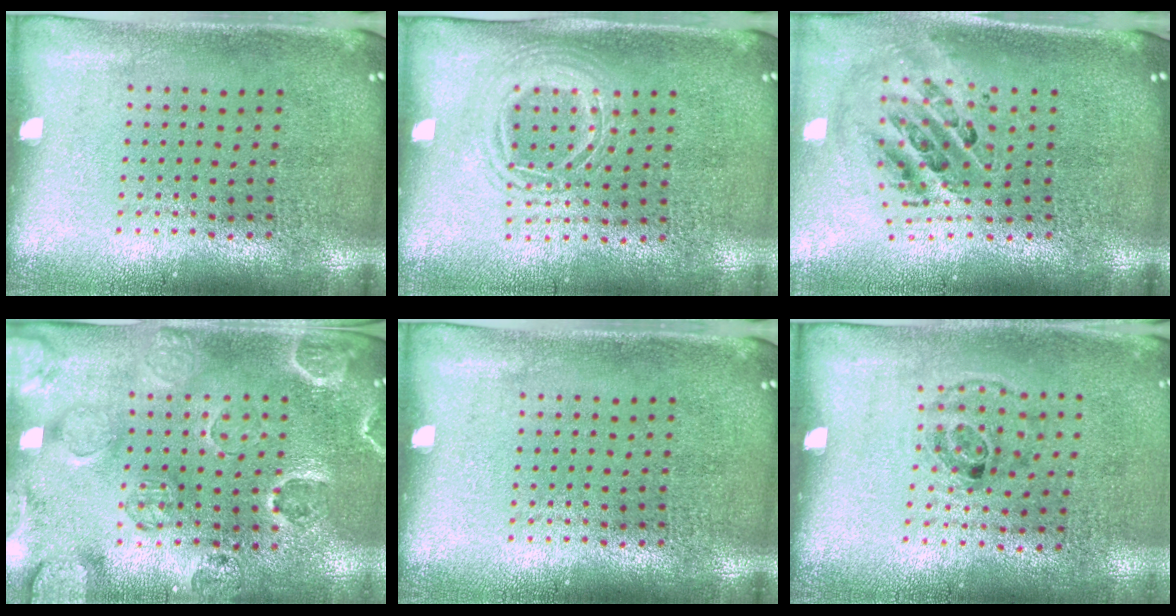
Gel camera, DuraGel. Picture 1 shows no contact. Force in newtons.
{"total": 1.3, "press": 1.3, "slide": 0.4}
{"total": 1.4, "press": 1.3, "slide": 0.7}
{"total": 2.5, "press": 2.2, "slide": 1.1}
{"total": 0.0}
{"total": 1.2, "press": 0.7, "slide": 0.9}